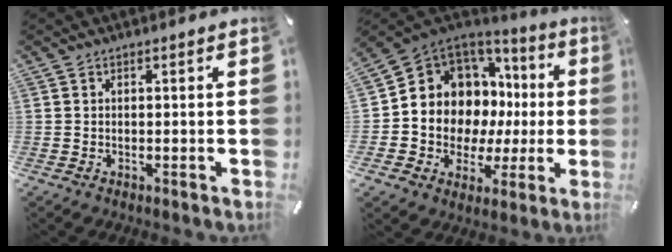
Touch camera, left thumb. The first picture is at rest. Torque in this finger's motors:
{"motor_torque": [1.74, 3.27, 1.32, -0.97, 0.17]}